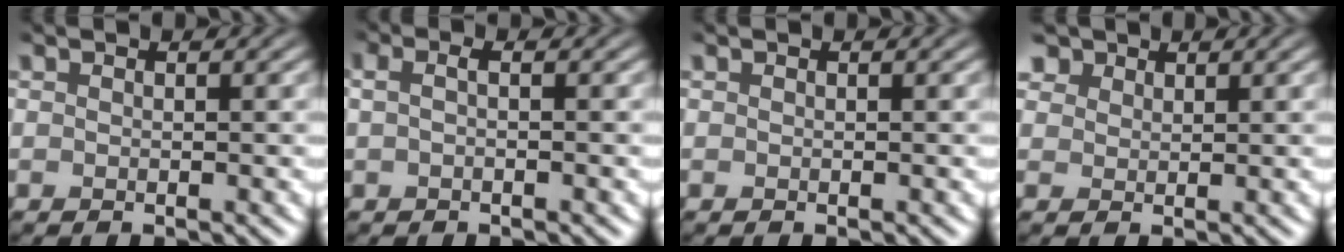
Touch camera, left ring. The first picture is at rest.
{"total": 1.2, "force": [0.0, 0.3, 1.2], "torque": [-0.027, 0.002, -0.001]}
{"total": 0.0}
{"total": 2.7, "force": [2.0, 1.7, 0.8], "torque": [-0.023, -0.005, 0.043]}